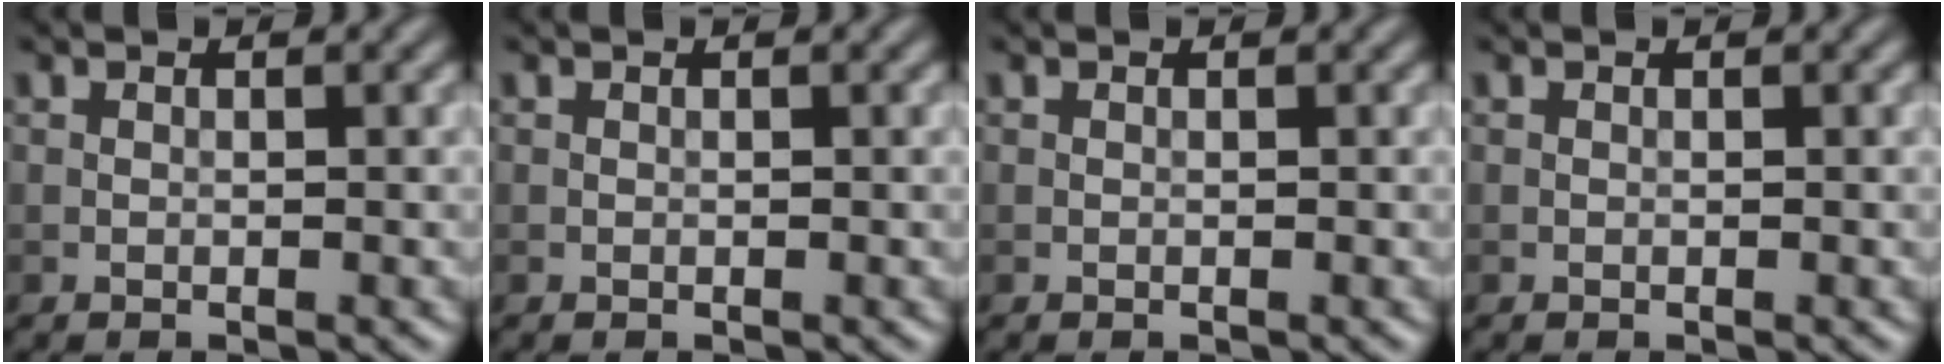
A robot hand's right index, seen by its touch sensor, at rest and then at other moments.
{"total": 0.0}
{"total": 0.0}
{"total": 0.0}